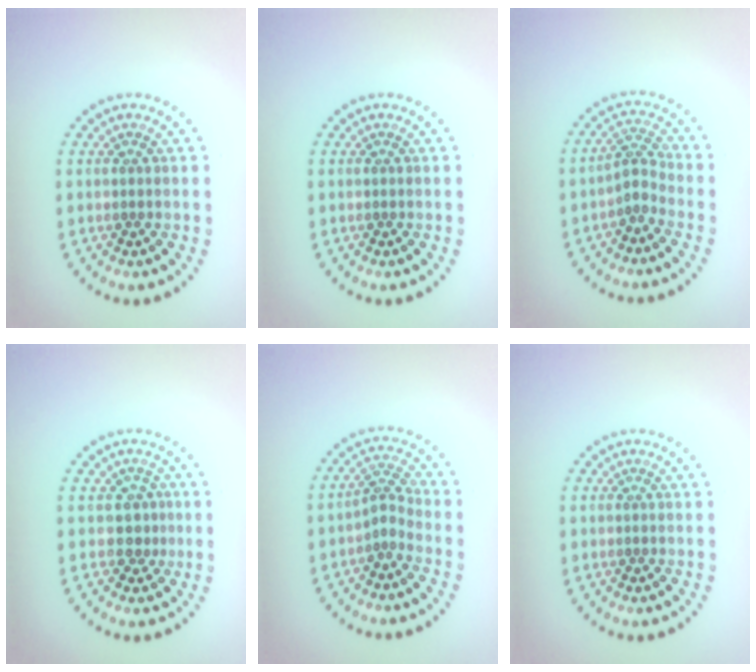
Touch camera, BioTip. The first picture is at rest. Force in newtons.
{"total": 0.0}
{"total": 2.2, "press": 1.5, "slide": 1.6}
{"total": 2.0, "press": 1.4, "slide": 1.4}
{"total": 1.9, "press": 1.3, "slide": 1.5}
{"total": 0.0}